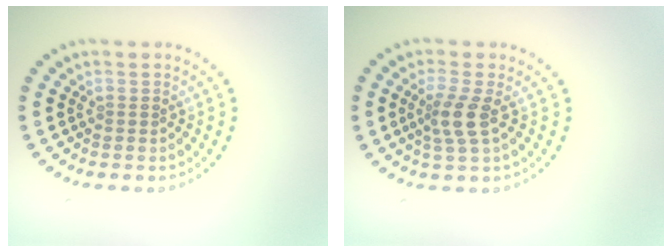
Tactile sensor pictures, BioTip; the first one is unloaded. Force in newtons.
{"total": 2.6, "press": 2.0, "slide": 1.6}